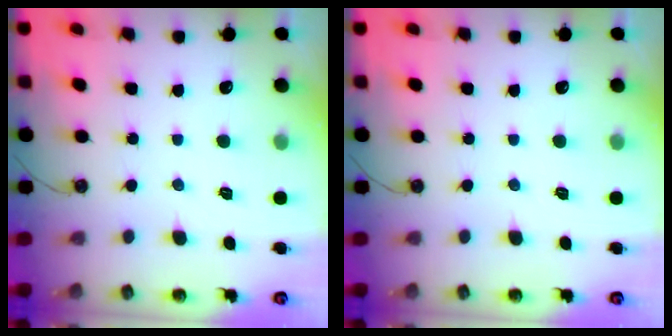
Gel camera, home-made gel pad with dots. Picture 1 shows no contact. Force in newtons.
{"total": 0.0}